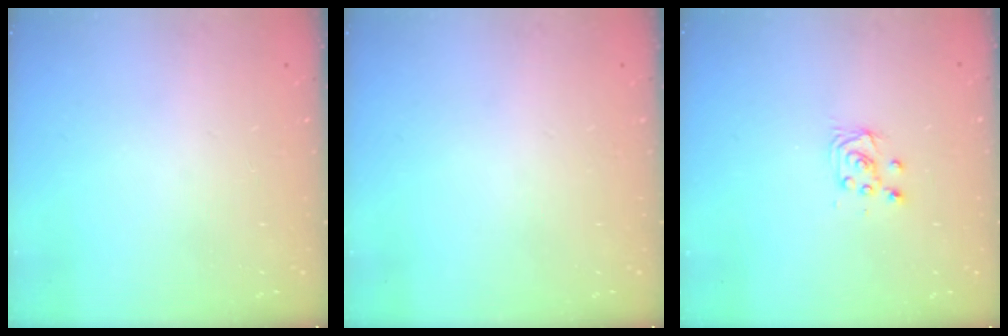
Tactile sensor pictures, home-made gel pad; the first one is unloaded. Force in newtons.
{"total": 0.0}
{"total": 5.2, "press": 5.2, "slide": 0.5}